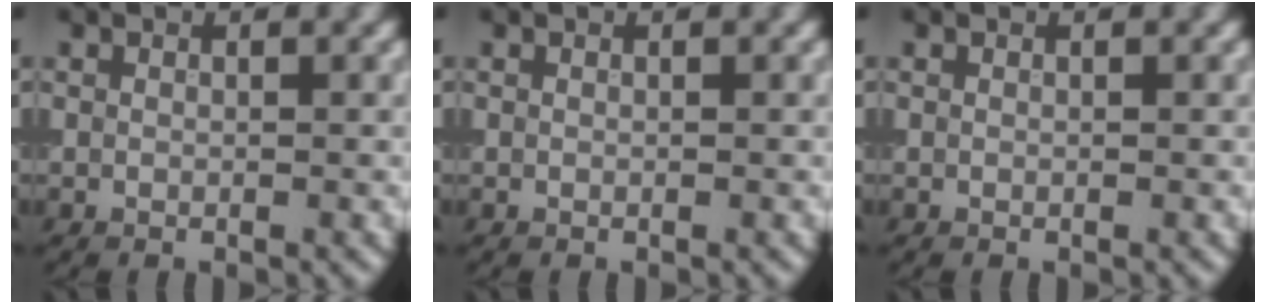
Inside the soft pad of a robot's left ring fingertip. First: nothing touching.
{"total": 0.0}
{"total": 0.0}